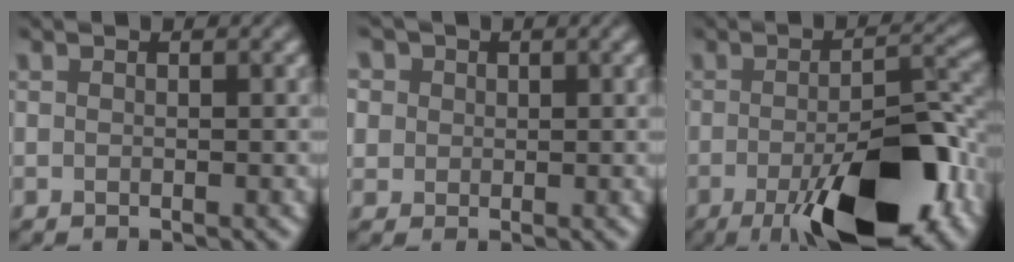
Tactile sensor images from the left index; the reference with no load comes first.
{"total": 5.3, "force": [2.5, 4.2, 2.1], "torque": [-0.055, 0.019, 0.027]}
{"total": 13.1, "force": [-5.8, 4.3, 11.0], "torque": [-0.170, -0.013, -0.093]}